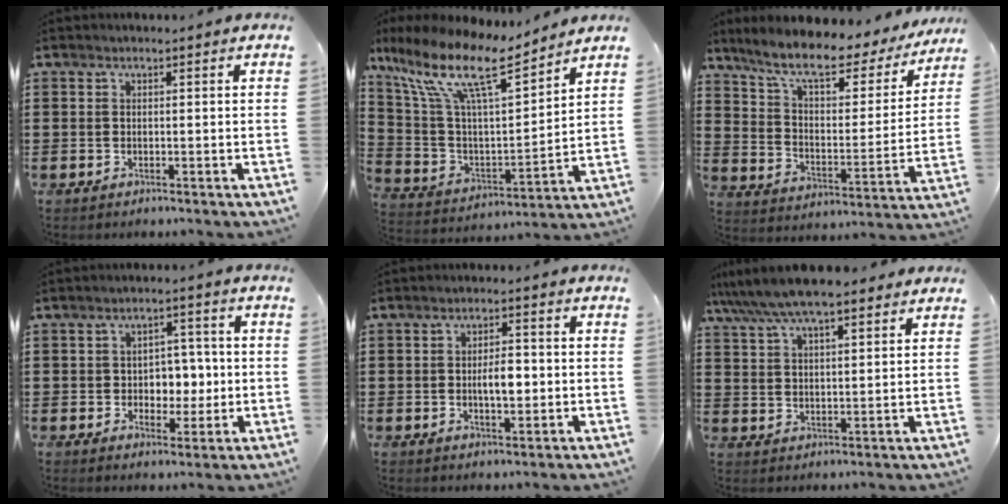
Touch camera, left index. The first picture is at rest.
{"total": 13.9, "force": [9.2, 3.6, 9.8], "torque": [-0.230, -0.051, 0.151]}
{"total": 9.4, "force": [7.4, 1.8, 5.4], "torque": [-0.125, -0.045, 0.122]}
{"total": 5.0, "force": [0.0, 4.1, 2.7], "torque": [-0.051, 0.007, -0.008]}
{"total": 4.3, "force": [-0.3, 1.8, 3.9], "torque": [-0.063, 0.002, -0.010]}
{"total": 8.5, "force": [7.1, 1.8, 4.3], "torque": [-0.104, -0.012, 0.130]}